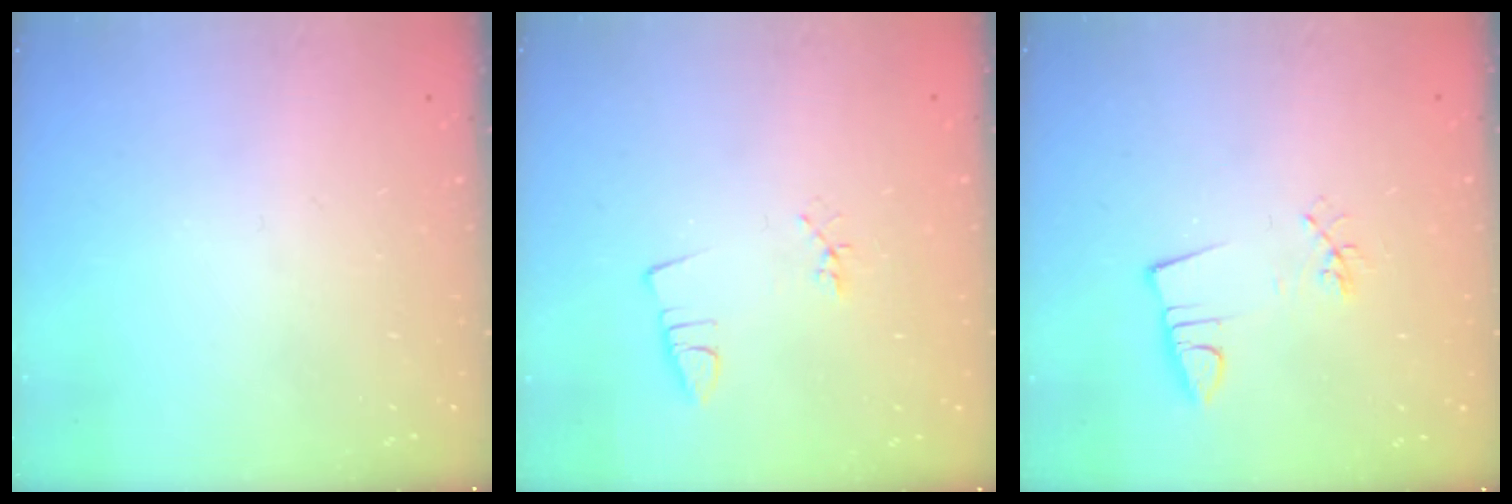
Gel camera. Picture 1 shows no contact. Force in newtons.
{"total": 2.4, "press": 1.9, "slide": 1.5}
{"total": 3.3, "press": 1.9, "slide": 2.8}